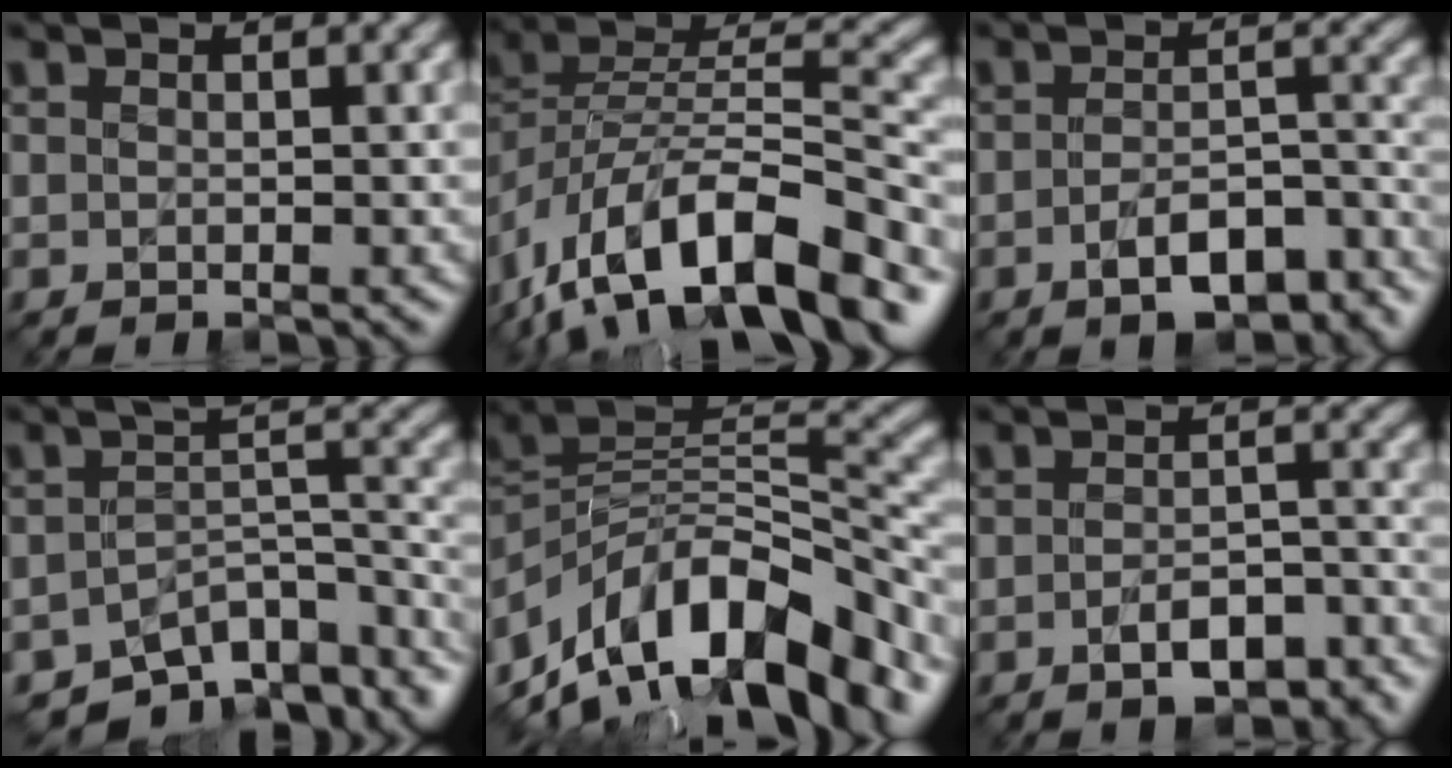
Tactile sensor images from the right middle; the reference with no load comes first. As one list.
[{"total": 15.1, "force": [-9.5, 6.7, 9.7], "torque": [-0.182, 0.009, -0.162]}, {"total": 8.1, "force": [-5.3, 3.2, 5.3], "torque": [-0.077, -0.009, -0.078]}, {"total": 8.6, "force": [-6.6, 3.3, 4.5], "torque": [-0.057, -0.019, -0.094]}, {"total": 13.2, "force": [-7.7, 6.1, 8.8], "torque": [-0.155, 0.033, -0.145]}, {"total": 6.4, "force": [-4.1, 2.6, 4.1], "torque": [-0.060, -0.004, -0.058]}]